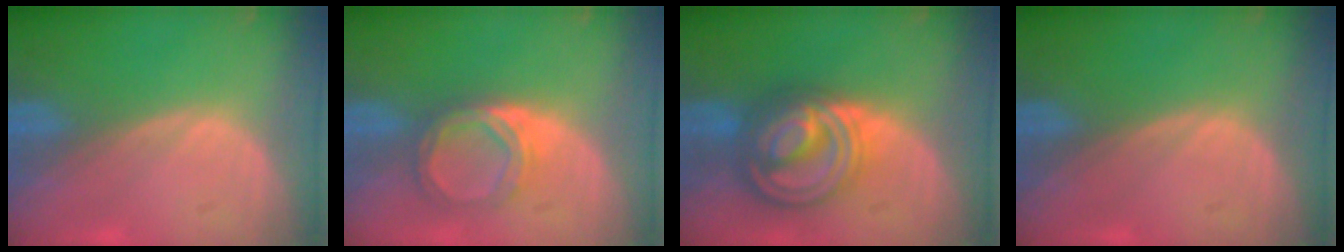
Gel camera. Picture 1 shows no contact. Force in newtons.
{"total": 5.4, "press": 4.8, "slide": 2.5}
{"total": 9.2, "press": 9.2, "slide": 0.7}
{"total": 0.0}